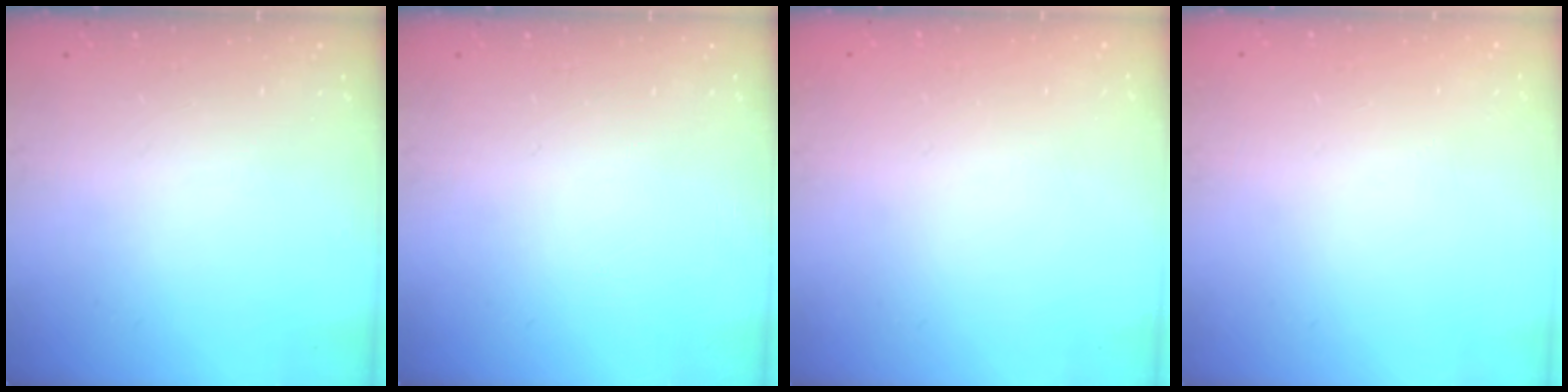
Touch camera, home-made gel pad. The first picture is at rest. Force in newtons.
{"total": 0.0}
{"total": 0.0}
{"total": 0.0}